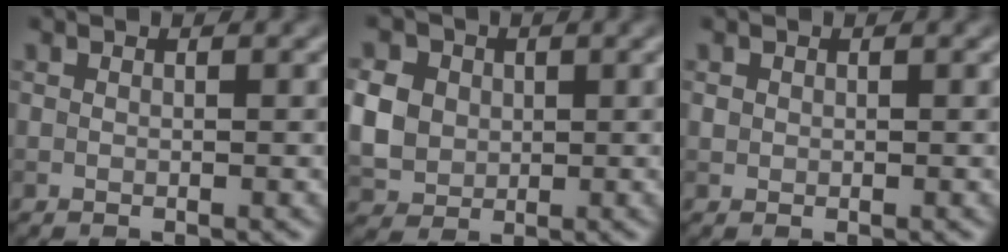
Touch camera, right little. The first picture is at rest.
{"total": 5.3, "force": [0.6, 4.6, 2.6], "torque": [-0.070, 0.010, 0.013]}
{"total": 0.5, "force": [0.1, 0.5, 0.1], "torque": [0.002, -0.003, 0.003]}